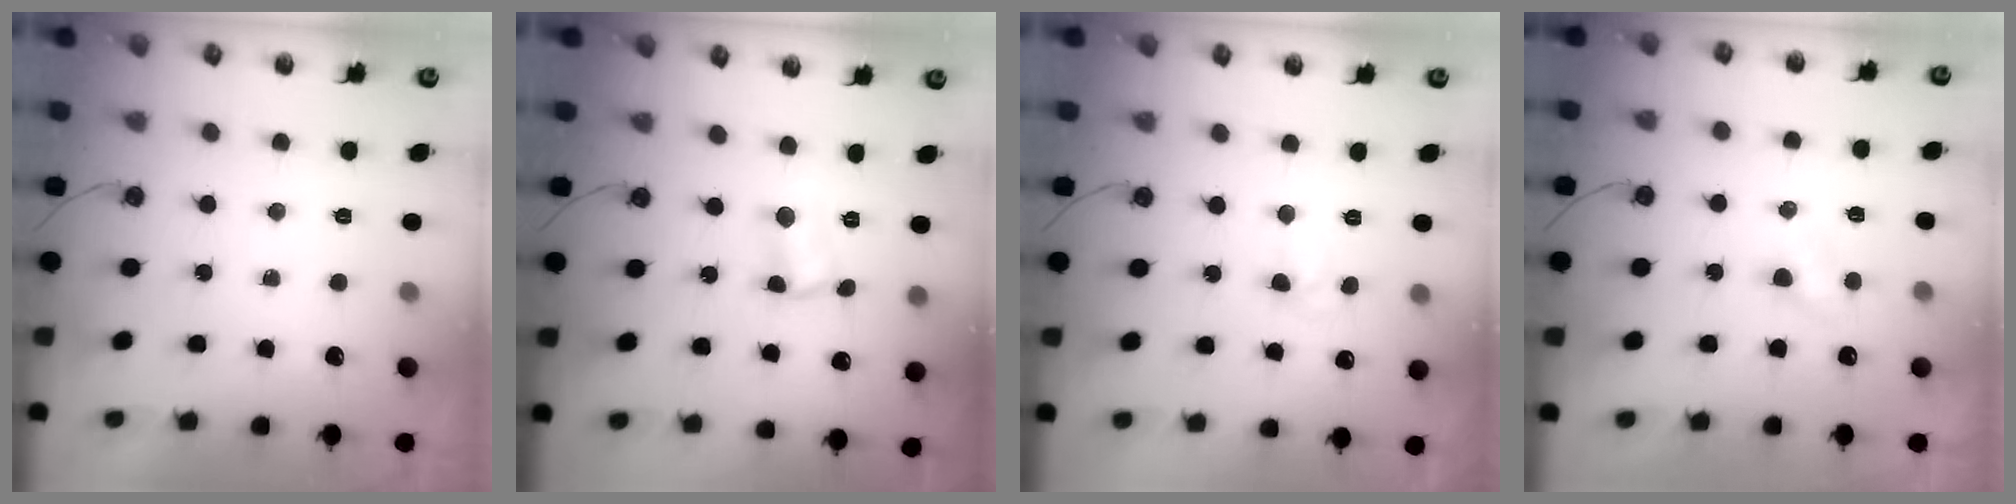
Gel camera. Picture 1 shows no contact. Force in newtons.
{"total": 2.1, "press": 2.1, "slide": 0.2}
{"total": 5.2, "press": 5.1, "slide": 0.6}
{"total": 4.8, "press": 4.7, "slide": 0.5}